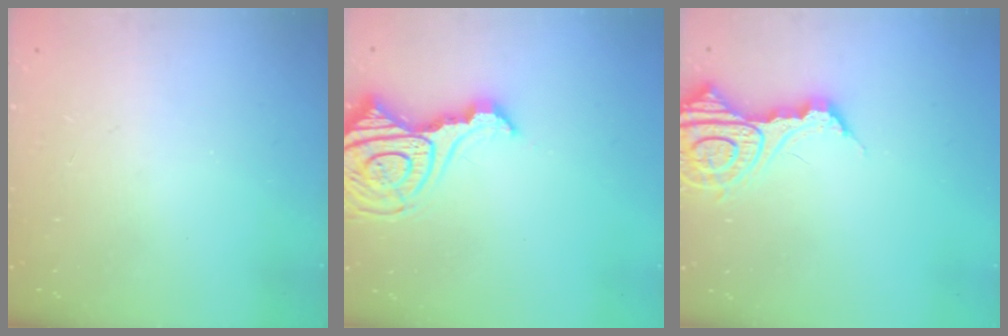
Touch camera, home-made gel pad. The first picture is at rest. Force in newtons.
{"total": 19.8, "press": 19.7, "slide": 2.1}
{"total": 15.0, "press": 14.9, "slide": 1.5}